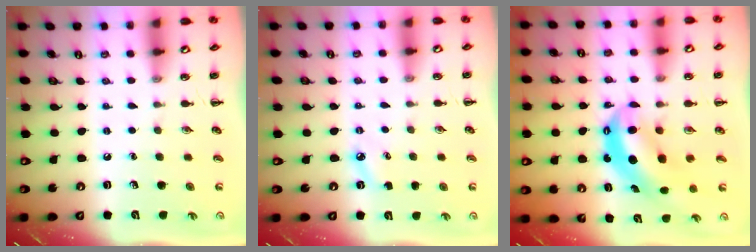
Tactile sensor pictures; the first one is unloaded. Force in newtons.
{"total": 4.1, "press": 3.9, "slide": 1.5}
{"total": 8.1, "press": 7.9, "slide": 1.7}